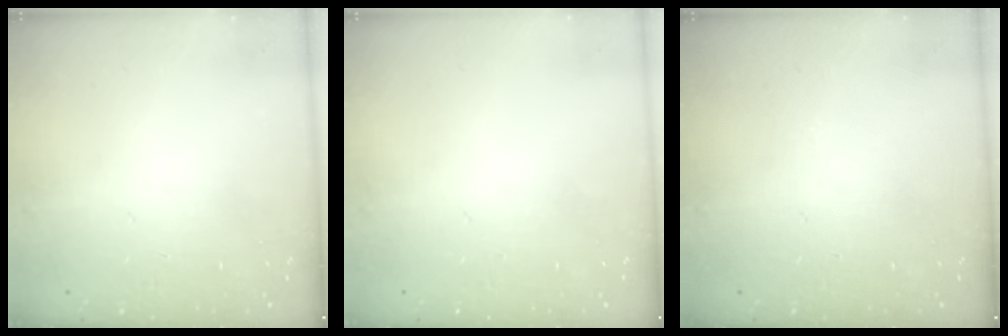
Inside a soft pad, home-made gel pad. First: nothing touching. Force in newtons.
{"total": 0.0}
{"total": 0.0}